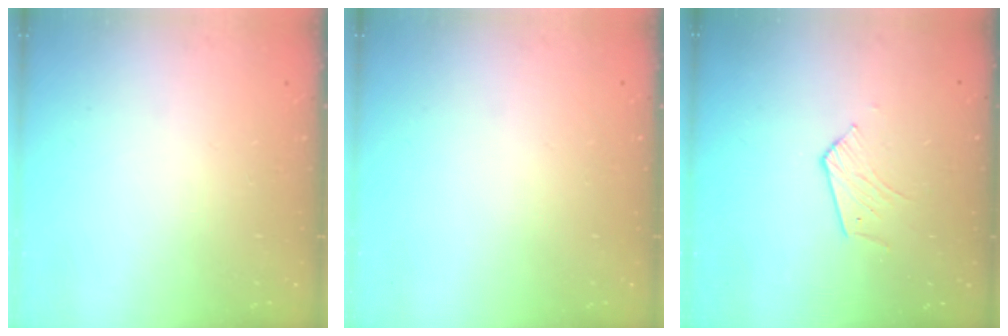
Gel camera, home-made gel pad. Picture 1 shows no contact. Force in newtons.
{"total": 0.0}
{"total": 4.0, "press": 4.0, "slide": 0.4}